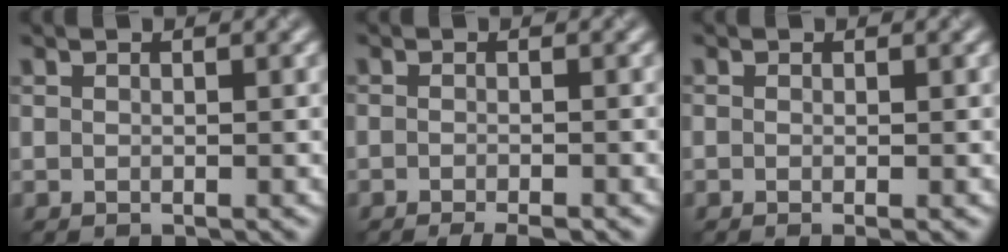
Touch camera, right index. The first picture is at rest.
{"total": 2.4, "force": [-1.7, 0.5, 1.7], "torque": [-0.015, 0.001, -0.017]}
{"total": 1.1, "force": [-0.4, 0.2, 1.0], "torque": [-0.009, 0.000, -0.006]}